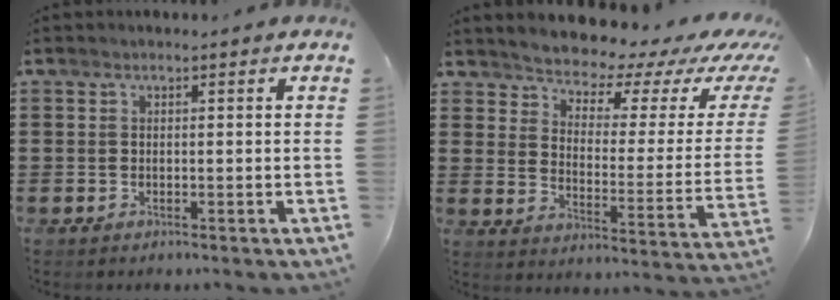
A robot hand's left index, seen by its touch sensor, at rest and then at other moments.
{"total": 4.7, "force": [4.6, 0.8, 0.5], "torque": [-0.032, -0.049, 0.071]}